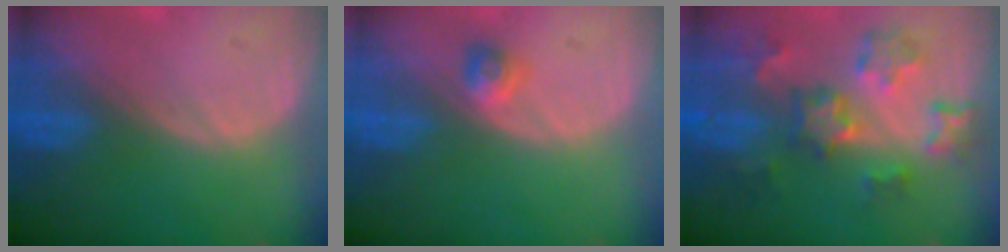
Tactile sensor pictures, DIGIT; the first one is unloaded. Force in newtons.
{"total": 2.4, "press": 2.1, "slide": 1.2}
{"total": 9.0, "press": 7.9, "slide": 4.3}